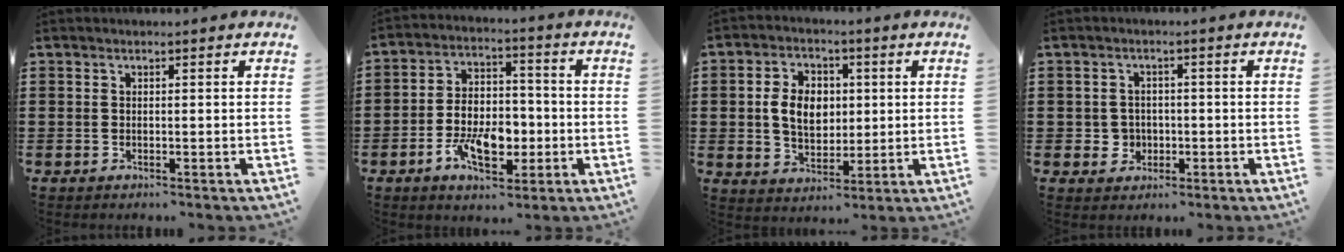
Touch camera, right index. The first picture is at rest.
{"total": 9.0, "force": [-2.9, 5.2, 6.7], "torque": [-0.116, 0.001, -0.052]}
{"total": 7.1, "force": [0.6, 5.2, 4.8], "torque": [-0.105, 0.005, 0.001]}
{"total": 2.7, "force": [-0.5, 2.5, 0.9], "torque": [-0.028, 0.002, -0.013]}